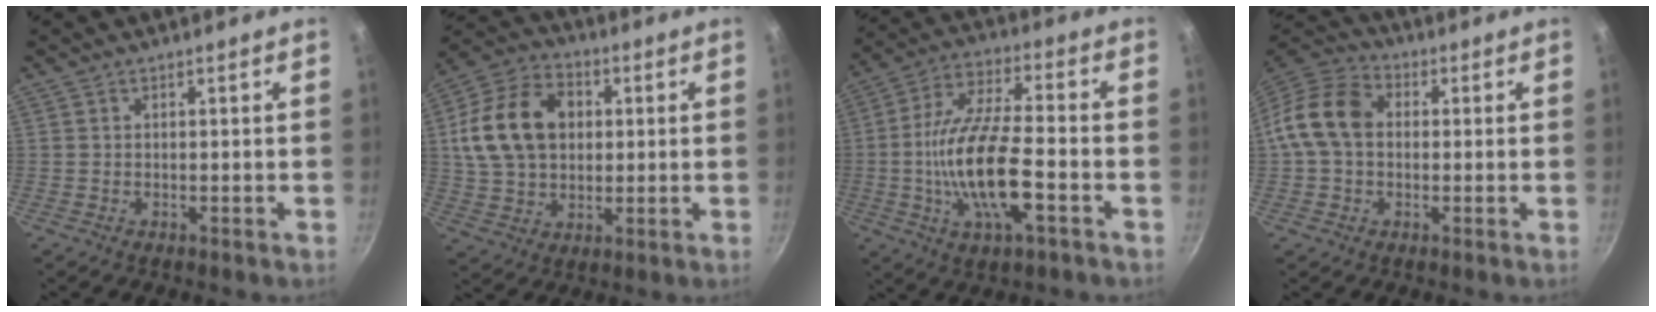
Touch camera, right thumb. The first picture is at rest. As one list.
[{"total": 17.4, "force": [3.0, 12.7, 11.5], "torque": [-0.191, 0.017, 0.048]}, {"total": 17.0, "force": [-4.5, 5.8, 15.4], "torque": [-0.292, 0.024, -0.092]}, {"total": 12.0, "force": [0.6, 9.0, 8.0], "torque": [-0.129, 0.029, -0.007]}]